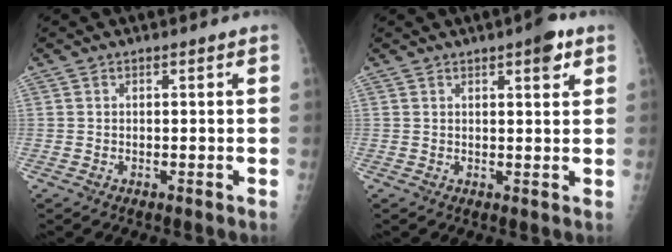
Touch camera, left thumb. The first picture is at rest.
{"total": 4.5, "force": [2.6, 1.4, 3.4], "torque": [-0.036, -0.009, 0.031]}